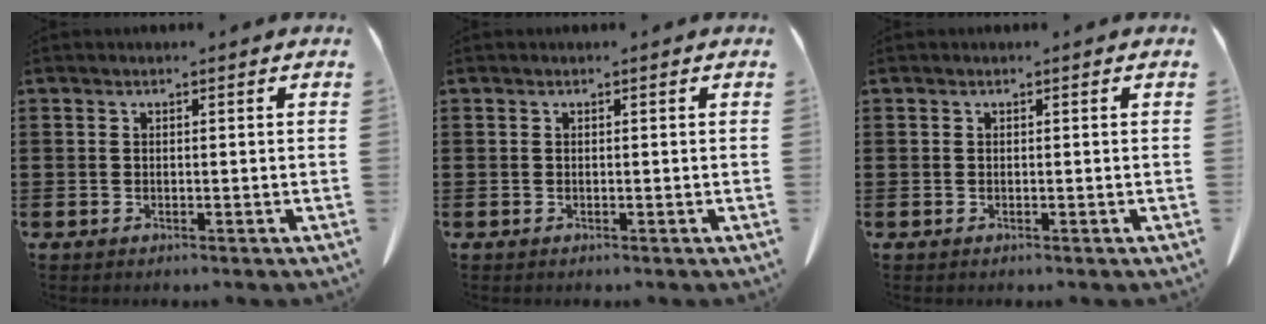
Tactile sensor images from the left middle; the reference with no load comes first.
{"total": 0.0}
{"total": 0.0}